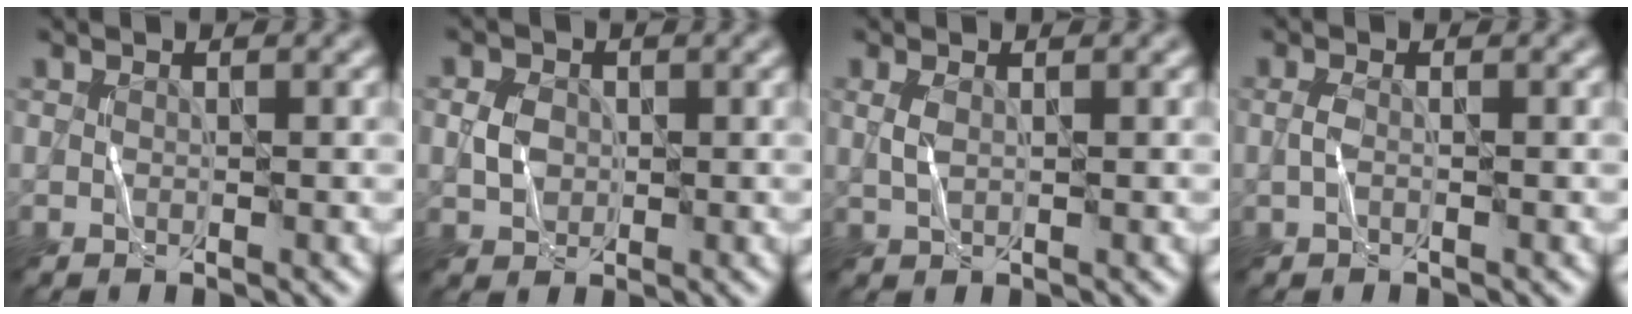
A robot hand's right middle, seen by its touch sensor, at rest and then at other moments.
{"total": 2.2, "force": [0.1, 1.8, 1.2], "torque": [-0.024, 0.002, -0.001]}
{"total": 1.2, "force": [0.4, 0.5, 1.0], "torque": [-0.028, -0.001, 0.010]}
{"total": 1.0, "force": [-0.1, 0.4, 0.9], "torque": [-0.025, 0.000, -0.006]}